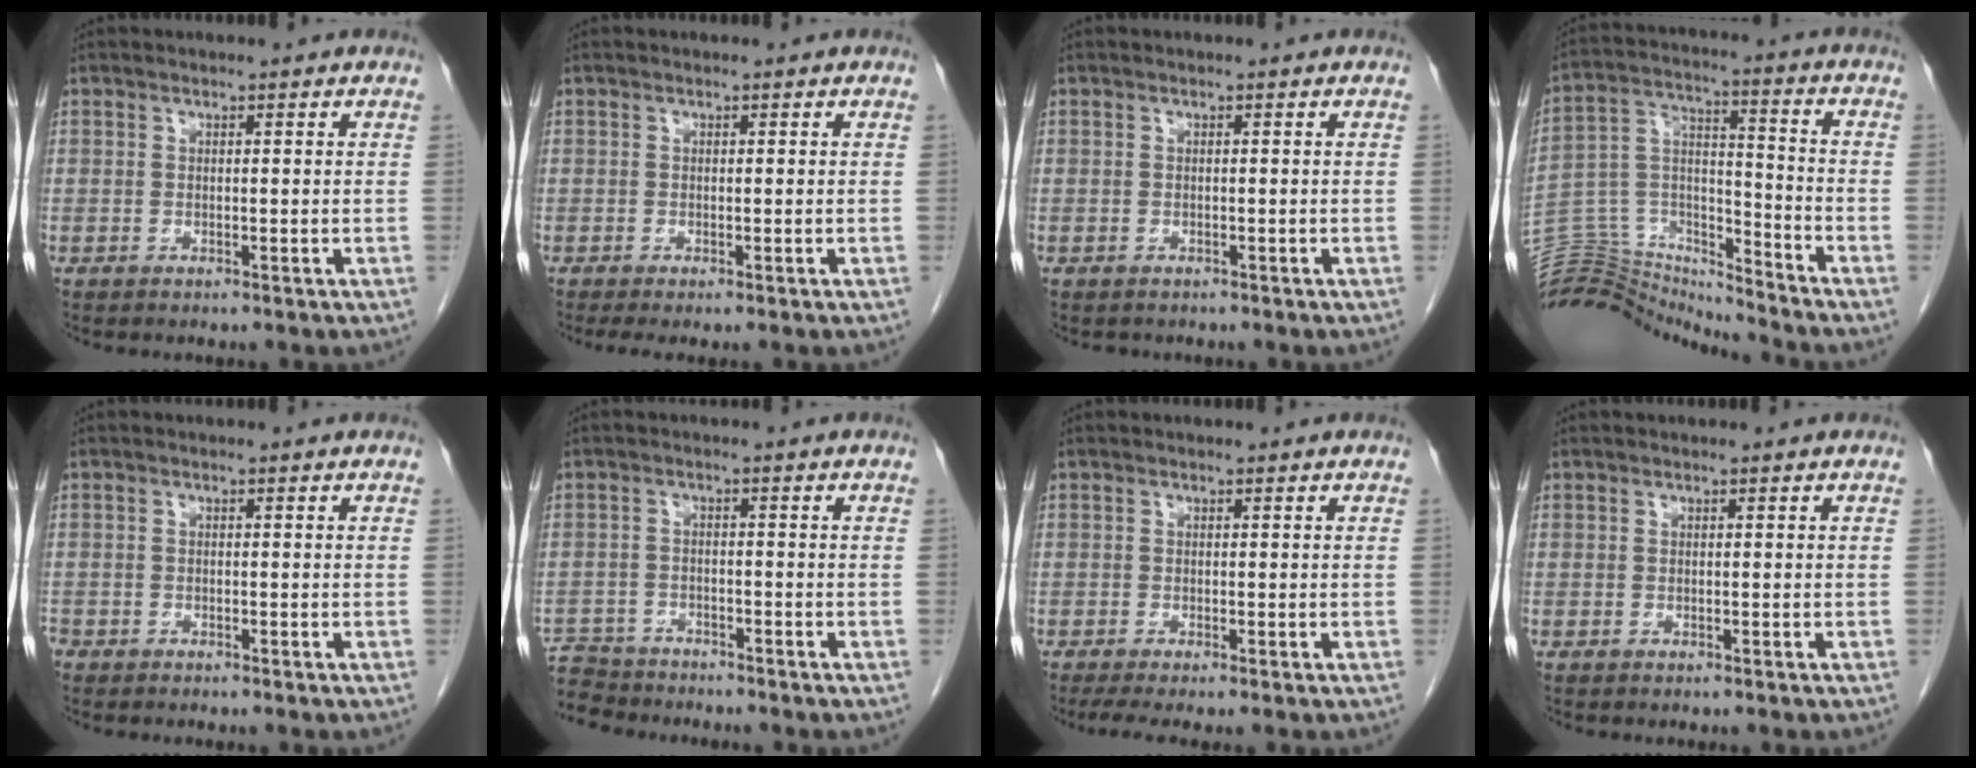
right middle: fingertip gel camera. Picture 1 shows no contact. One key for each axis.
{"total": 1.4, "fx": -0.9, "fy": 0.2, "fz": 1.1, "tx": -0.018, "ty": -0.006, "tz": -0.015}
{"total": 0.6, "fx": -0.5, "fy": 0.4, "fz": 0.0, "tx": -0.010, "ty": 0.001, "tz": -0.007}
{"total": 15.4, "fx": -15.3, "fy": 1.0, "fz": 0.4, "tx": -0.008, "ty": 0.059, "tz": -0.271}
{"total": 1.5, "fx": -1.2, "fy": 0.9, "fz": 0.3, "tx": -0.015, "ty": -0.001, "tz": -0.023}
{"total": 7.6, "fx": -7.2, "fy": 2.3, "fz": 0.3, "tx": -0.016, "ty": 0.002, "tz": -0.129}
{"total": 2.8, "fx": -1.8, "fy": 0.2, "fz": 2.1, "tx": -0.039, "ty": -0.011, "tz": -0.032}
{"total": 0.0}